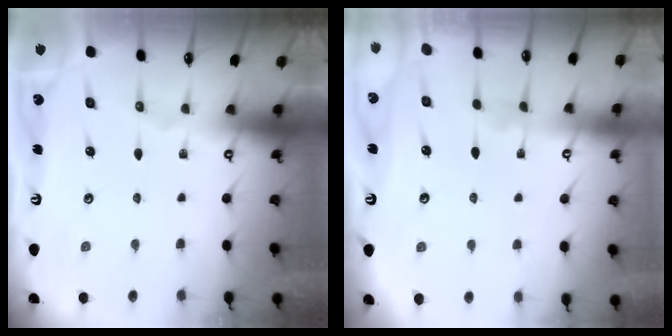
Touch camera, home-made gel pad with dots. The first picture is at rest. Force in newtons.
{"total": 3.9, "press": 3.9, "slide": 0.2}